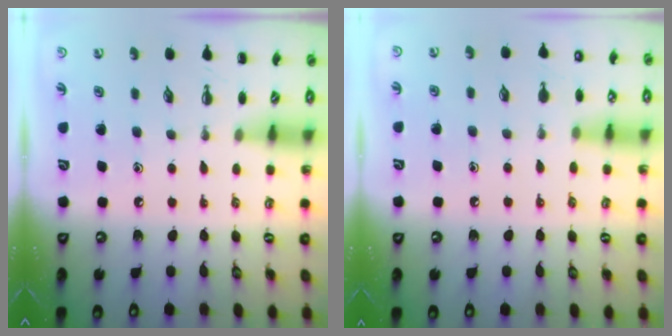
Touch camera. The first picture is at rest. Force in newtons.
{"total": 8.1, "press": 7.8, "slide": 2.1}